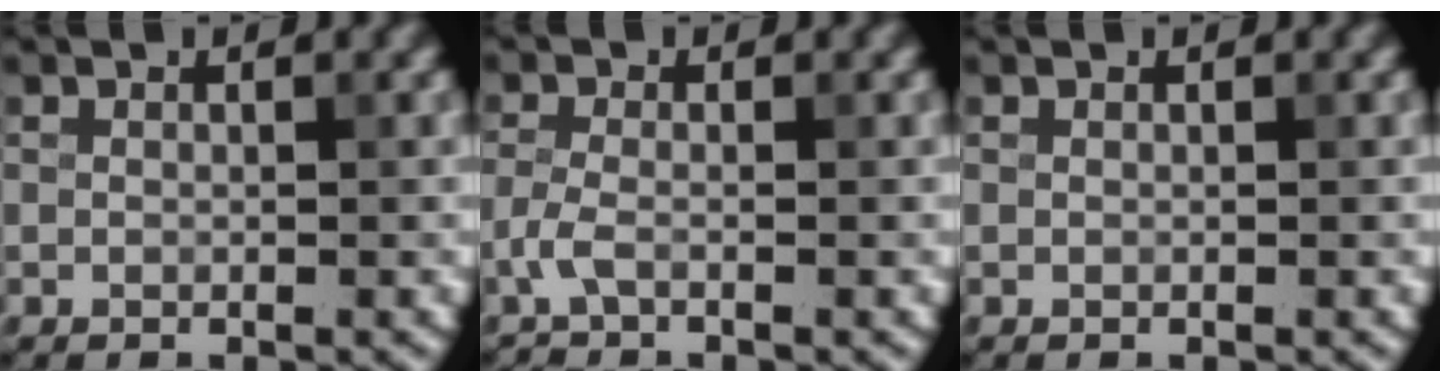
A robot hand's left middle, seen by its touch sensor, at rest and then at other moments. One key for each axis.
{"total": 1.5, "fx": -1.1, "fy": 0.2, "fz": 1.0, "tx": -0.025, "ty": -0.001, "tz": -0.030}
{"total": 0.0}